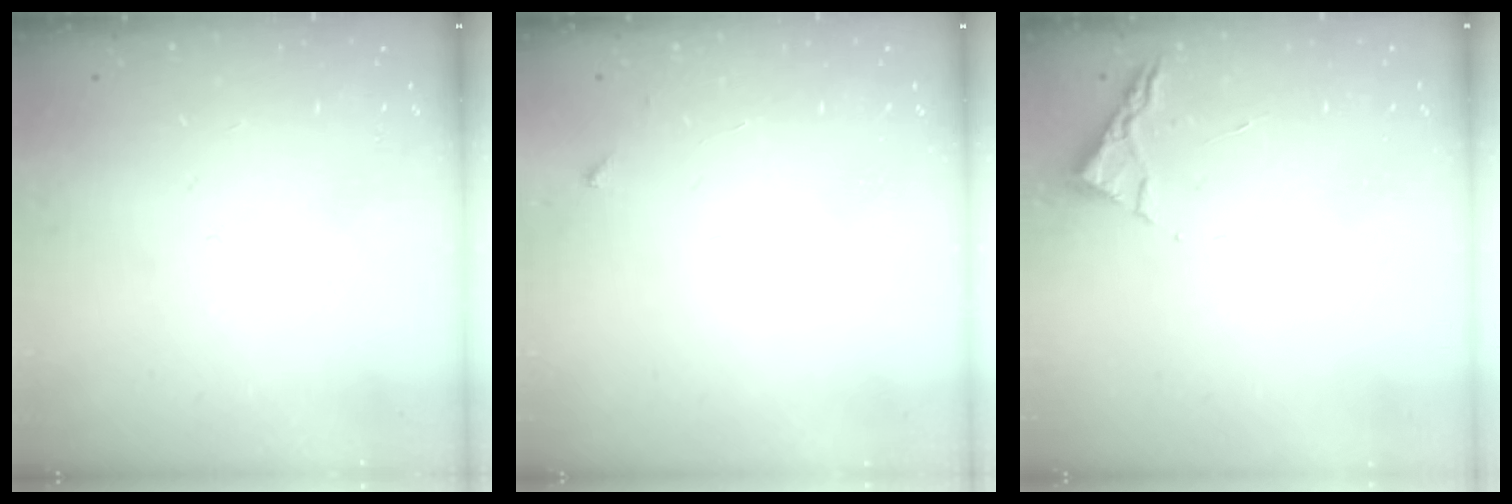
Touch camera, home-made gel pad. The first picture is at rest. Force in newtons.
{"total": 2.0, "press": 2.0, "slide": 0.2}
{"total": 3.0, "press": 2.9, "slide": 0.4}